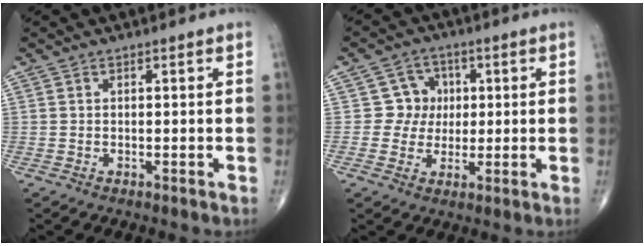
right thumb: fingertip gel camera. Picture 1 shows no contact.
{"total": 6.0, "force": [0.8, 5.8, 1.1], "torque": [0.026, 0.011, 0.004]}